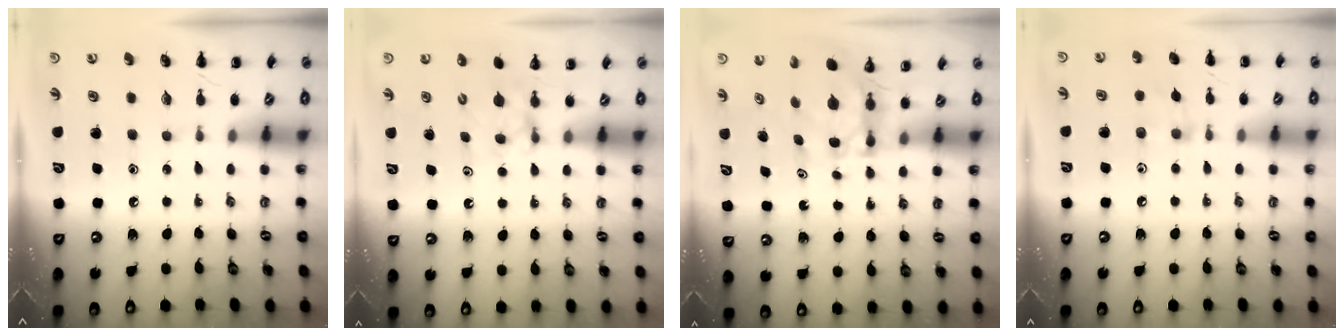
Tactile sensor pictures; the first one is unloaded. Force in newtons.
{"total": 4.2, "press": 4.0, "slide": 1.5}
{"total": 6.2, "press": 6.2, "slide": 0.9}
{"total": 3.7, "press": 3.5, "slide": 1.1}